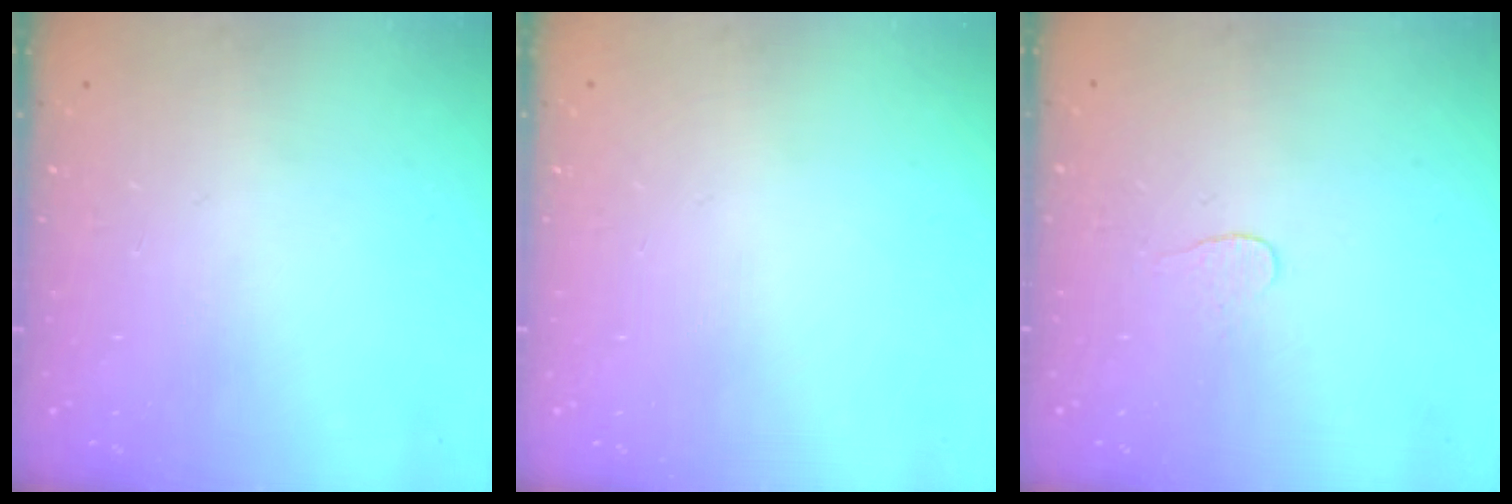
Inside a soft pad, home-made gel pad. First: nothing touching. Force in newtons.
{"total": 0.0}
{"total": 2.7, "press": 2.7, "slide": 0.3}